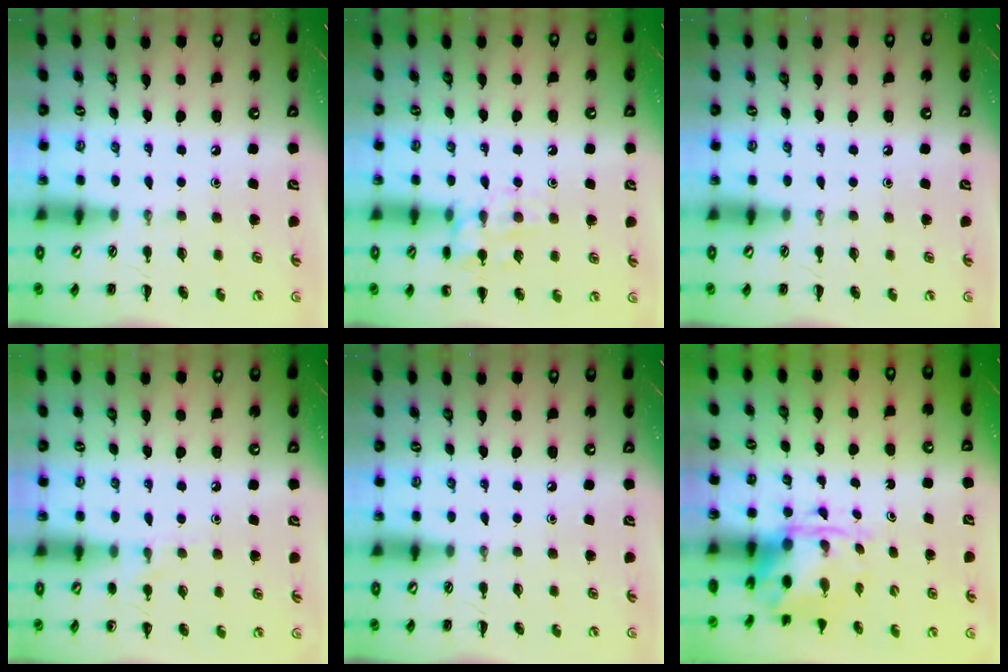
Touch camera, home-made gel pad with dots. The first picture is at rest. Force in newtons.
{"total": 11.0, "press": 11.0, "slide": 0.6}
{"total": 0.0}
{"total": 5.9, "press": 5.6, "slide": 1.9}
{"total": 0.0}
{"total": 3.8, "press": 3.6, "slide": 0.9}